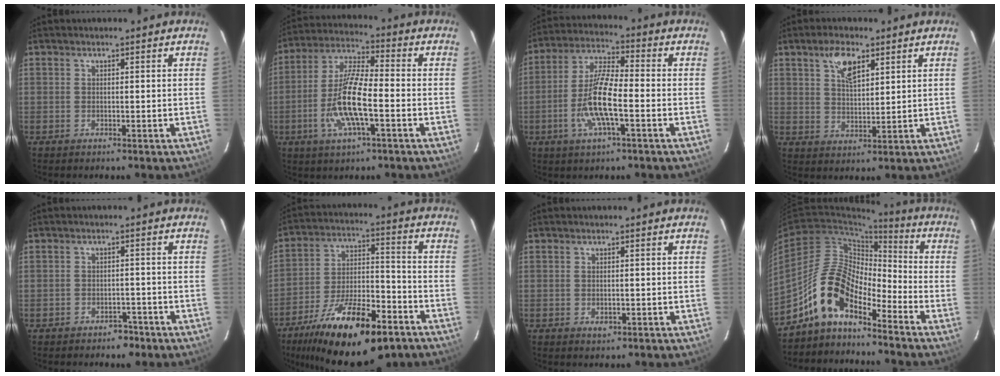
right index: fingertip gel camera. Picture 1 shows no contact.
{"total": 12.3, "force": [-3.7, 2.8, 11.4], "torque": [-0.239, -0.003, -0.074]}
{"total": 10.9, "force": [-3.3, 2.4, 10.1], "torque": [-0.210, -0.002, -0.066]}
{"total": 6.2, "force": [3.4, 2.6, 4.4], "torque": [-0.080, 0.008, 0.064]}
{"total": 3.5, "force": [-2.6, 2.1, 0.8], "torque": [-0.017, 0.014, -0.026]}
{"total": 23.7, "force": [-15.6, 8.2, 15.8], "torque": [-0.283, -0.020, -0.244]}
{"total": 1.4, "force": [-0.4, 1.0, 1.0], "torque": [-0.016, 0.000, -0.005]}
{"total": 11.9, "force": [-8.7, 4.6, 6.6], "torque": [-0.126, 0.023, -0.177]}